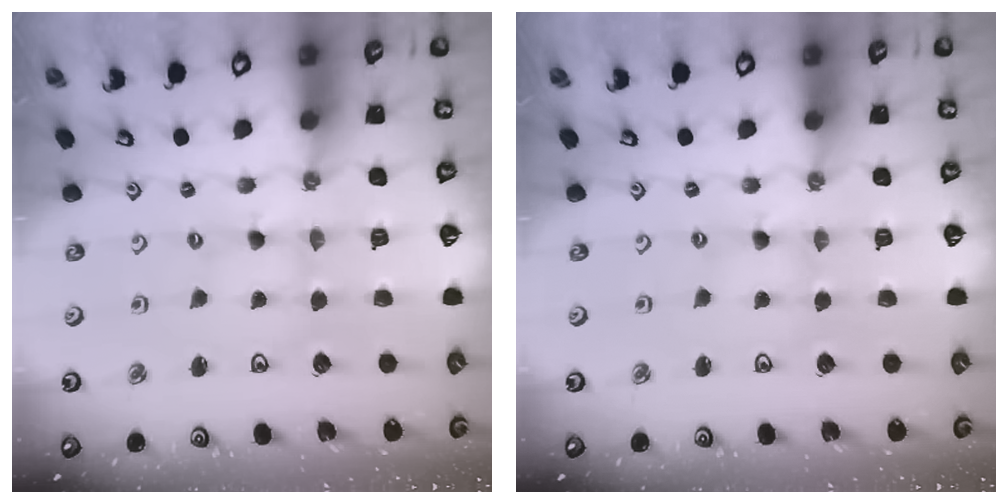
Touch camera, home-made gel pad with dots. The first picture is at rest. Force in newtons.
{"total": 0.0}